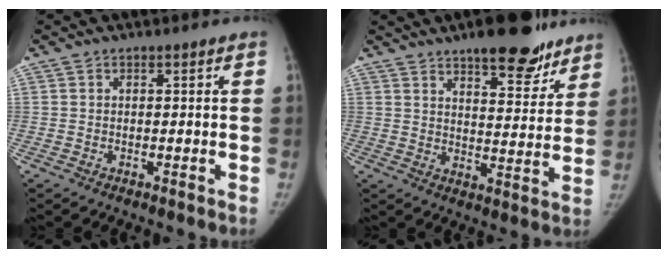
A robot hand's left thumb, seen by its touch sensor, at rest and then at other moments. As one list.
[{"total": 14.4, "force": [10.3, 5.2, 8.7], "torque": [-0.069, -0.055, 0.146]}]